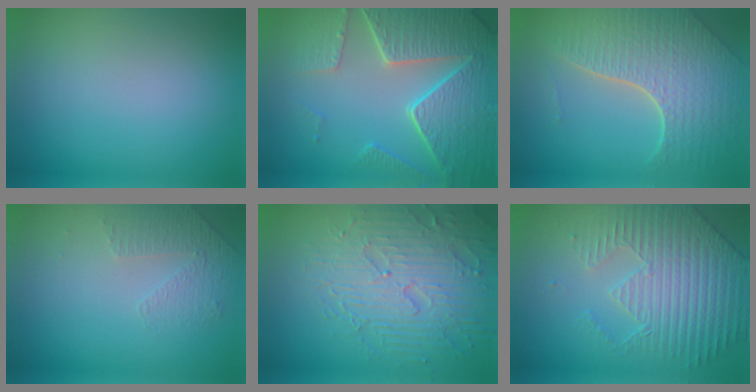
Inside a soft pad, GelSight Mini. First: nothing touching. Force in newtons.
{"total": 8.1, "press": 6.1, "slide": 5.3}
{"total": 6.8, "press": 4.9, "slide": 4.7}
{"total": 1.4, "press": 0.9, "slide": 1.1}
{"total": 6.2, "press": 5.2, "slide": 3.4}
{"total": 4.7, "press": 4.6, "slide": 1.1}